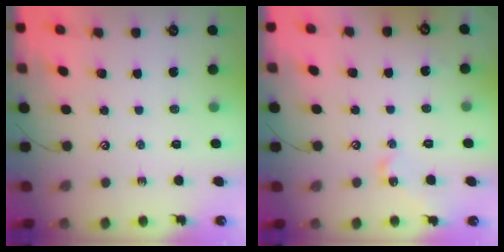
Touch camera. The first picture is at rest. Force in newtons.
{"total": 3.8, "press": 3.7, "slide": 0.8}